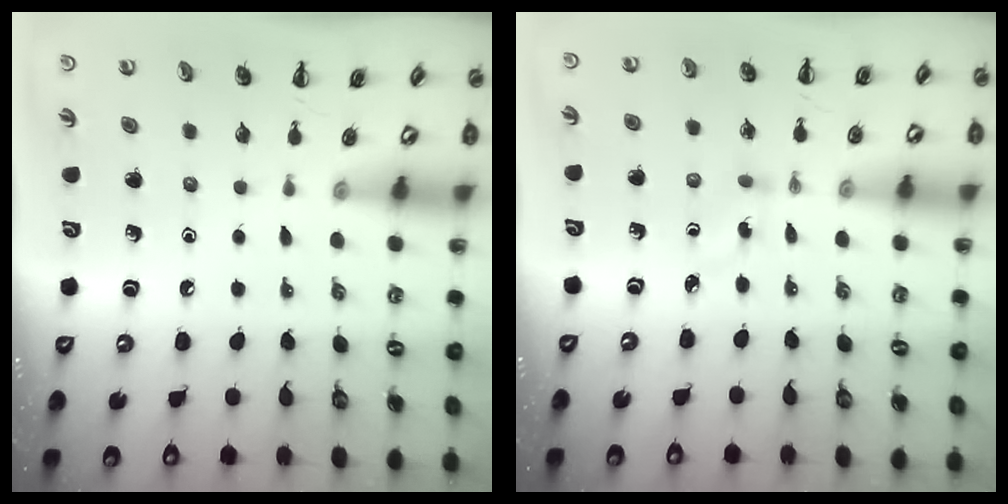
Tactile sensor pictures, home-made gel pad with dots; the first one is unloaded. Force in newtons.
{"total": 2.5, "press": 2.3, "slide": 1.1}